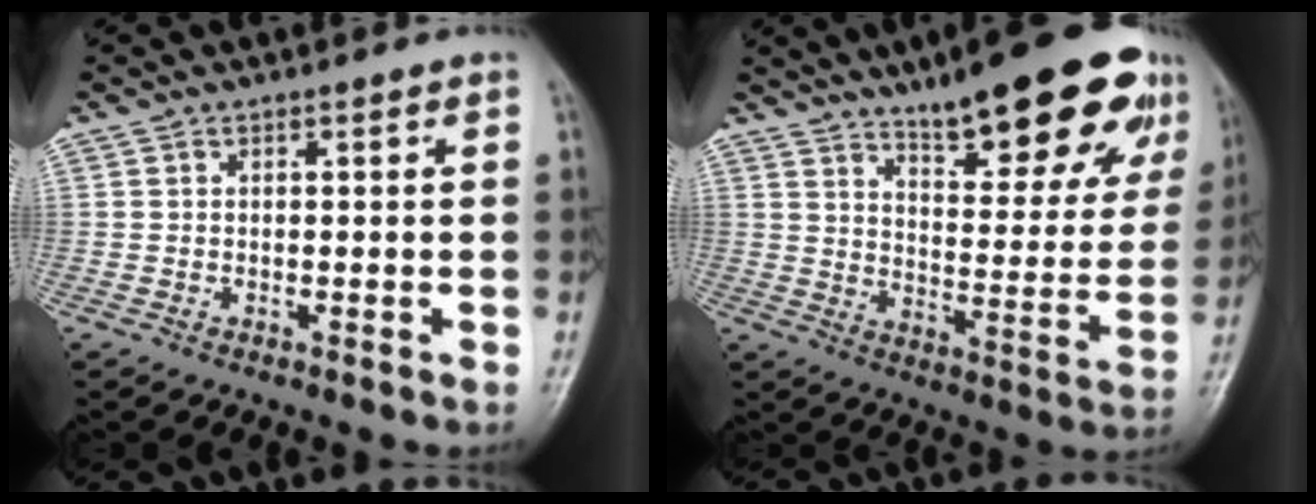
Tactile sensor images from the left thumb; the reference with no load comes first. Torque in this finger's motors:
{"motor_torque": [1.12, 1.12, 1.52, -1.25, 0.09]}